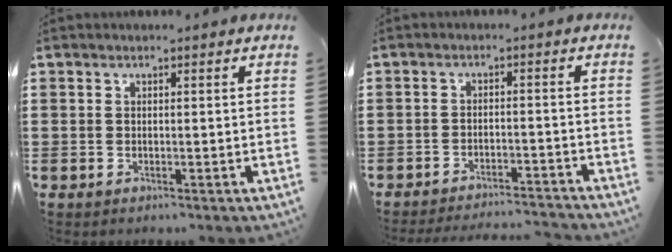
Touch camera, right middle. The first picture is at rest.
{"total": 3.4, "force": [-3.4, -0.1, 0.5], "torque": [-0.011, 0.000, -0.069]}